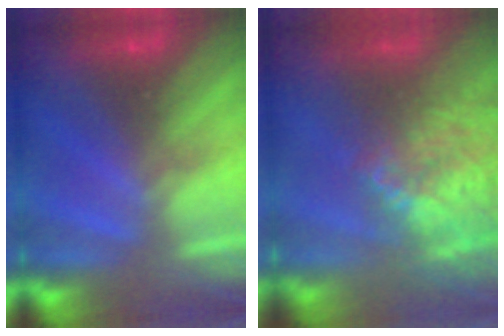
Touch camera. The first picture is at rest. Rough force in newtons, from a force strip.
{"total": 8.7}